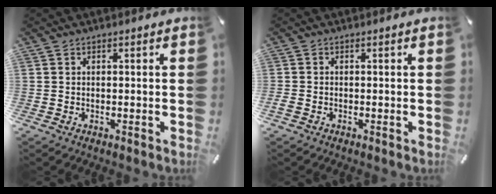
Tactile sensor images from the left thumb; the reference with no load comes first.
{"total": 0.8, "force": [-0.5, 0.4, 0.3], "torque": [-0.004, 0.000, -0.010]}